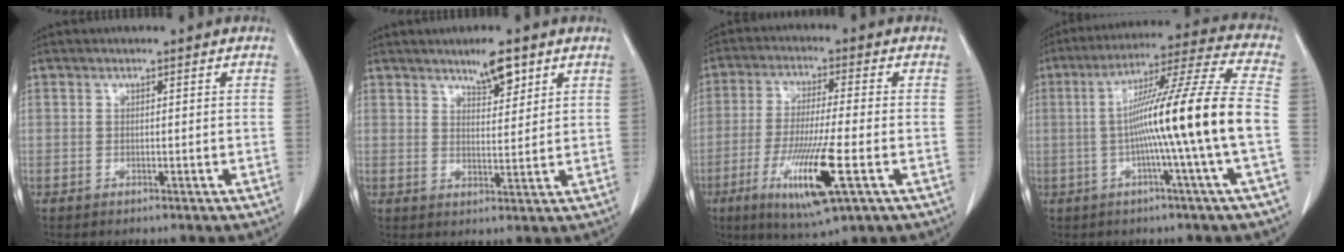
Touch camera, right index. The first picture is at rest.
{"total": 4.8, "force": [3.4, 1.2, 3.1], "torque": [-0.053, 0.000, 0.056]}
{"total": 12.7, "force": [-4.5, 0.7, 11.8], "torque": [-0.229, -0.028, -0.075]}
{"total": 16.5, "force": [-2.2, -2.6, 16.1], "torque": [-0.261, 0.005, -0.047]}